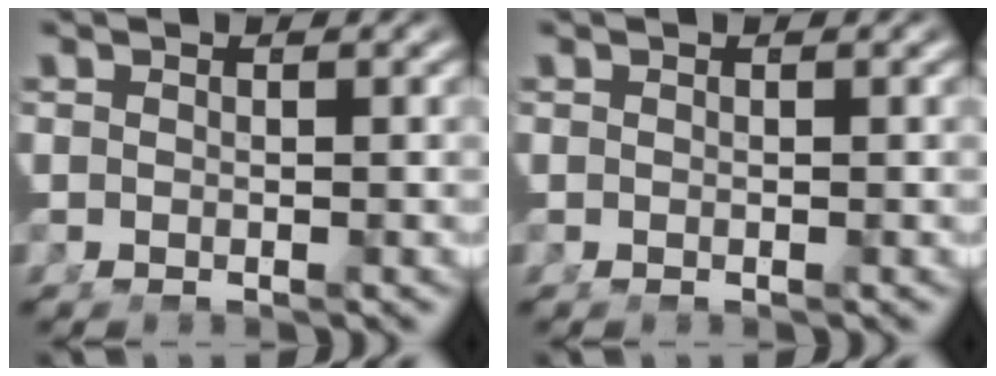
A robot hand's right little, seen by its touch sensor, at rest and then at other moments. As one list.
[{"total": 0.0}]